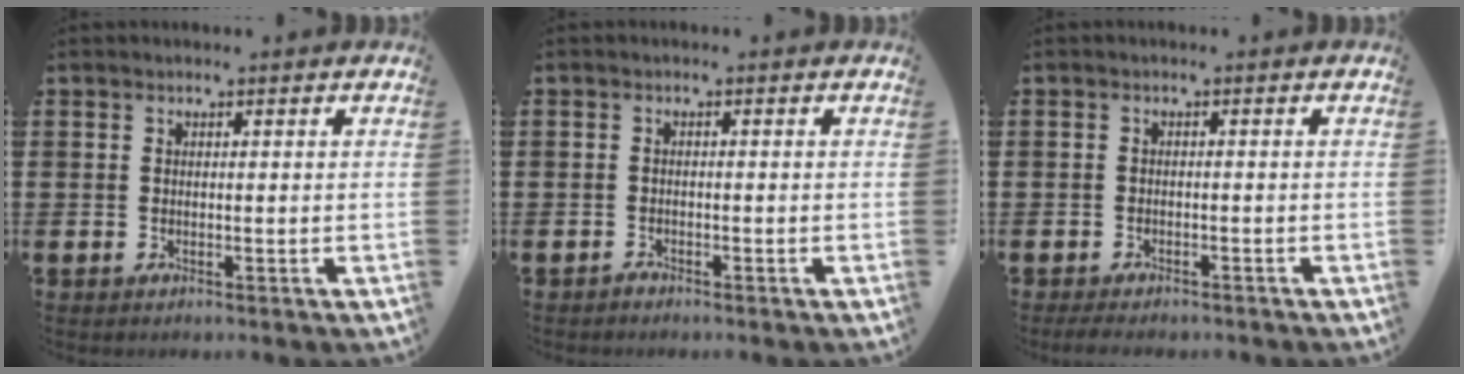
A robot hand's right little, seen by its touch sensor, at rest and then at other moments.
{"total": 0.7, "force": [-0.7, 0.1, 0.0], "torque": [-0.002, -0.002, -0.014]}
{"total": 1.1, "force": [-1.0, 0.3, 0.4], "torque": [-0.009, -0.001, -0.021]}